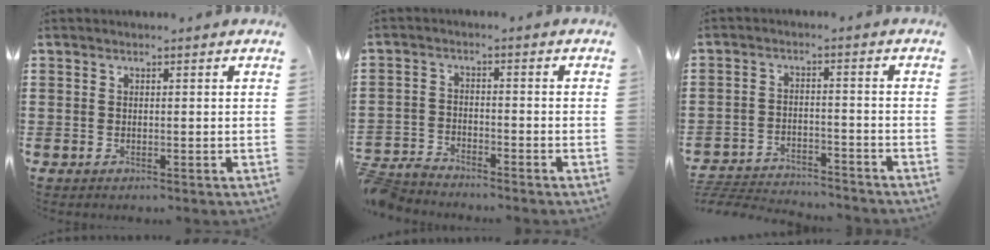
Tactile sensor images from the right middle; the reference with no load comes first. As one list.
[{"total": 3.6, "force": [-3.5, 0.4, 0.3], "torque": [-0.025, 0.000, -0.080]}, {"total": 4.3, "force": [-4.2, 0.5, 0.4], "torque": [-0.025, 0.000, -0.095]}]